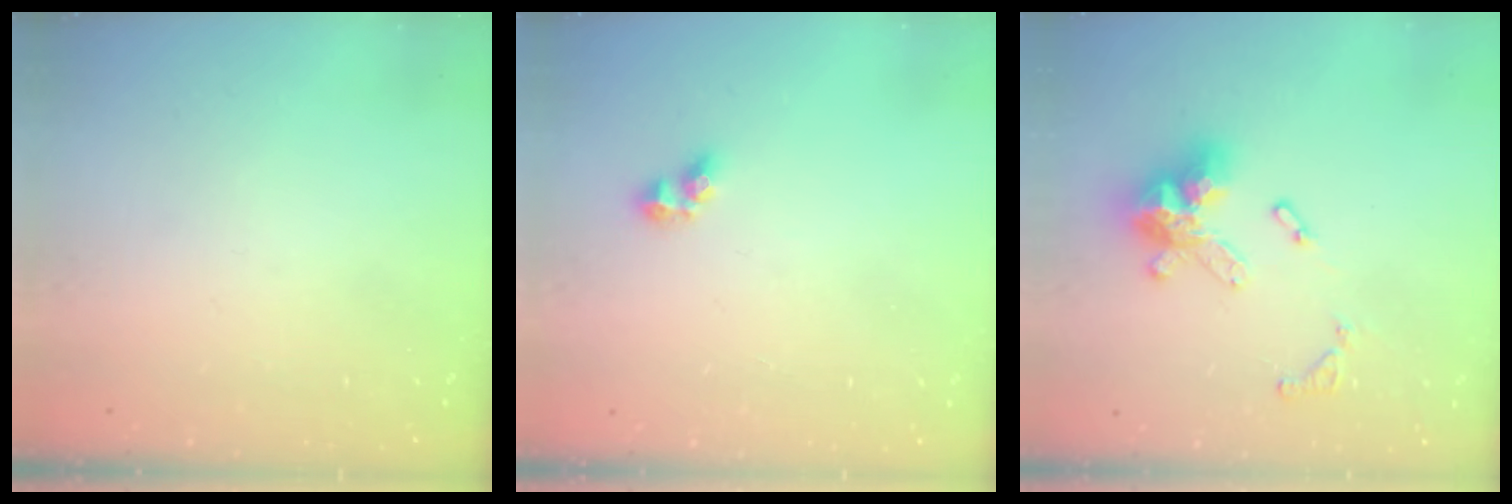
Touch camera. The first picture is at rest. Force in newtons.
{"total": 3.3, "press": 3.3, "slide": 0.2}
{"total": 15.2, "press": 15.1, "slide": 1.7}